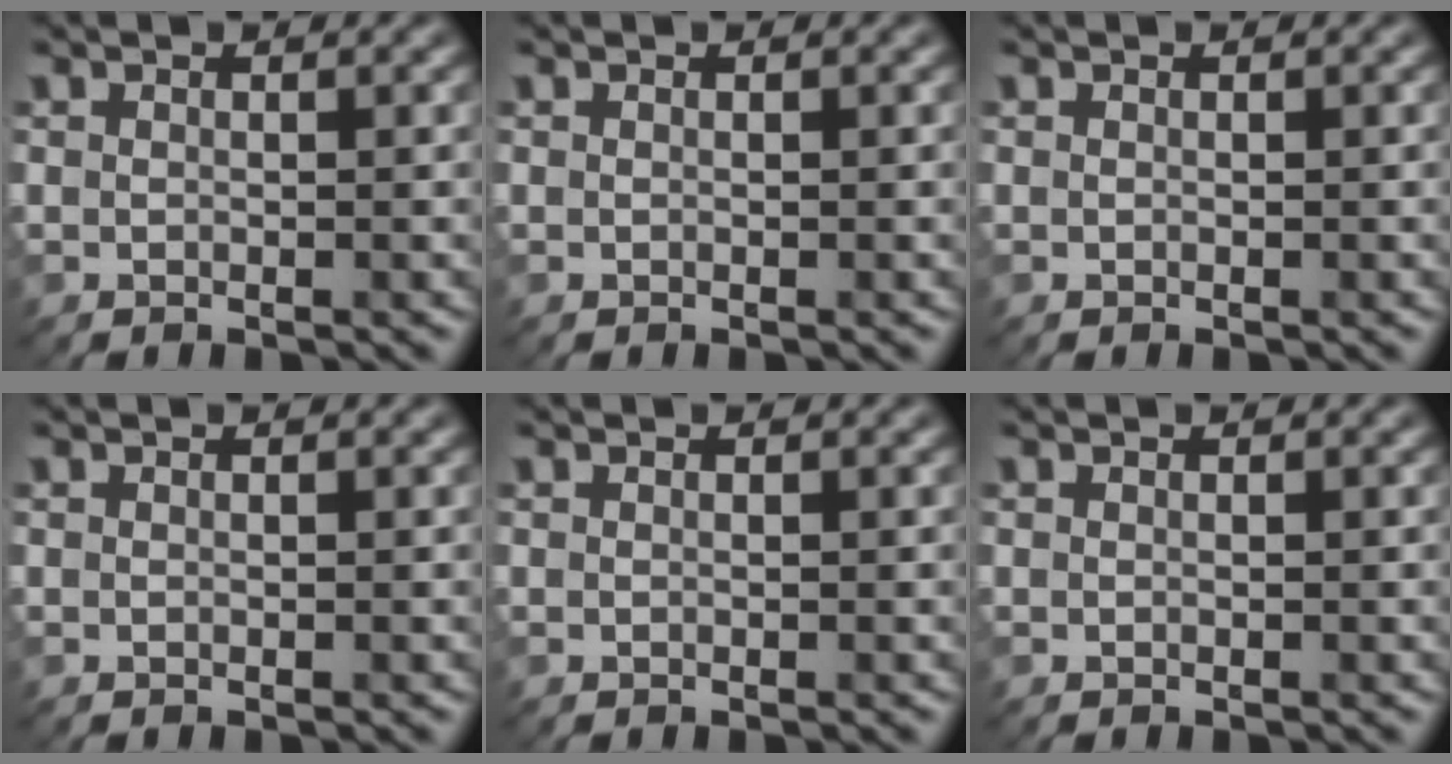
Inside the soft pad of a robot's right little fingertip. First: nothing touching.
{"total": 0.0}
{"total": 0.0}
{"total": 0.0}
{"total": 0.0}
{"total": 0.0}